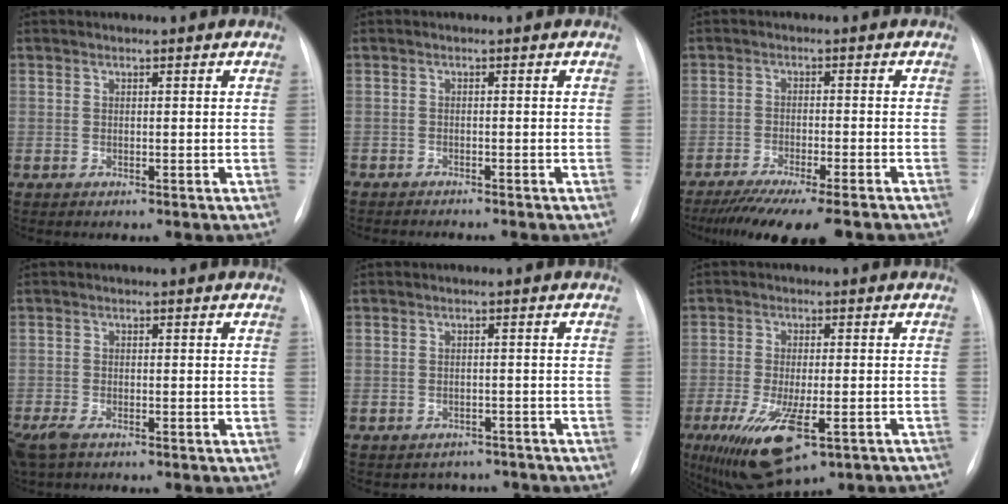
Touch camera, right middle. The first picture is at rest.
{"total": 3.0, "force": [-2.8, 0.2, 0.9], "torque": [-0.011, -0.007, -0.042]}
{"total": 12.9, "force": [-10.5, 1.4, 7.3], "torque": [-0.105, -0.024, -0.159]}
{"total": 5.7, "force": [-3.8, 2.4, 3.5], "torque": [-0.081, -0.015, -0.070]}
{"total": 4.3, "force": [-3.6, 2.2, -0.2], "torque": [0.006, 0.013, -0.044]}
{"total": 13.0, "force": [-7.4, 4.1, 9.9], "torque": [-0.172, -0.023, -0.111]}